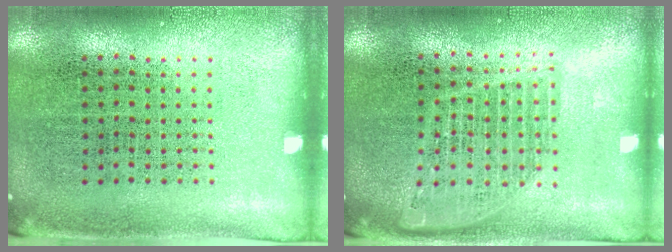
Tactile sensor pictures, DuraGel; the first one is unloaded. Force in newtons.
{"total": 1.5, "press": 1.4, "slide": 0.7}